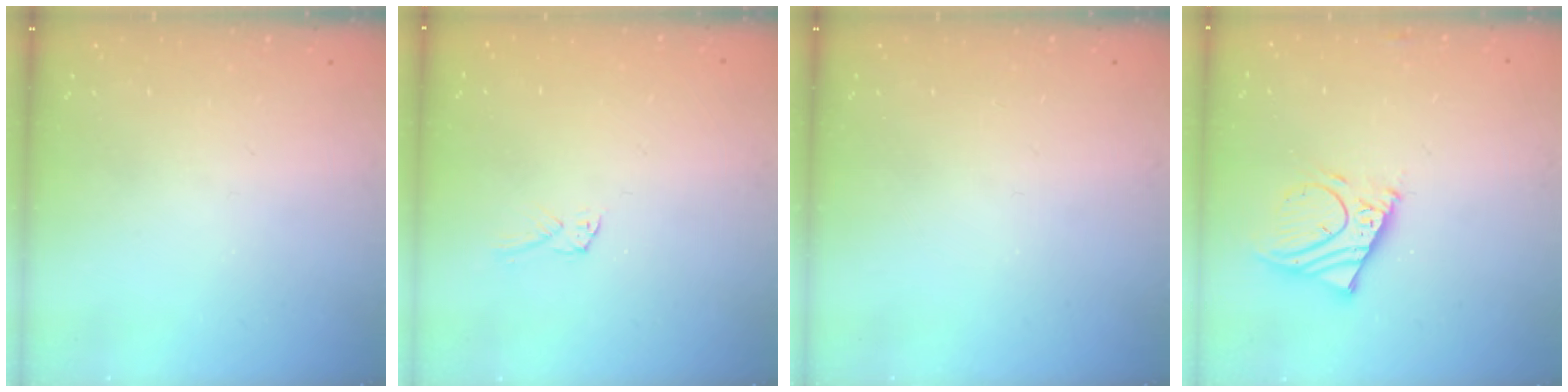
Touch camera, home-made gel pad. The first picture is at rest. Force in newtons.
{"total": 1.8, "press": 1.7, "slide": 0.1}
{"total": 0.0}
{"total": 10.8, "press": 10.7, "slide": 1.7}